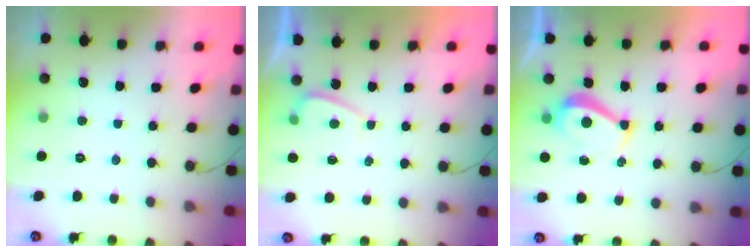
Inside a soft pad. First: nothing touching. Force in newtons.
{"total": 1.1, "press": 1.0, "slide": 0.5}
{"total": 6.1, "press": 6.0, "slide": 0.9}